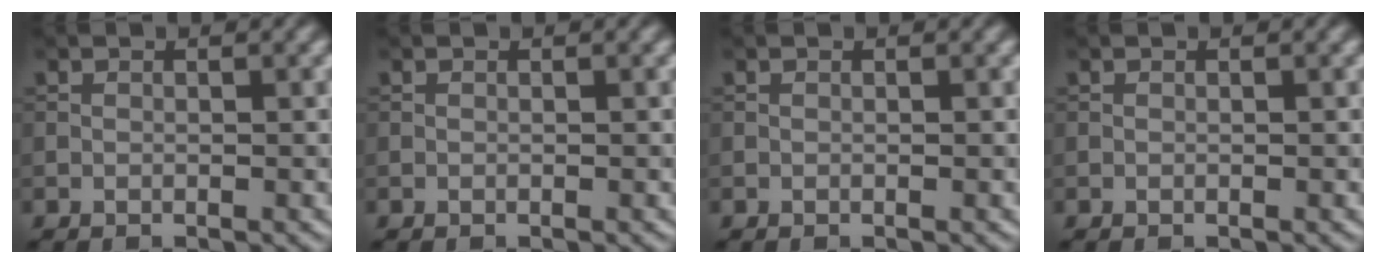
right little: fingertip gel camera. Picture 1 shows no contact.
{"total": 0.0}
{"total": 0.0}
{"total": 0.0}